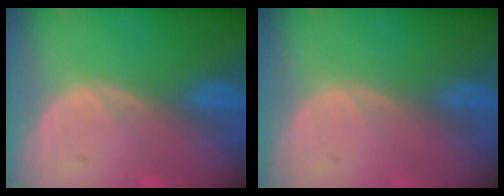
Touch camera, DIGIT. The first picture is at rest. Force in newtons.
{"total": 0.0}